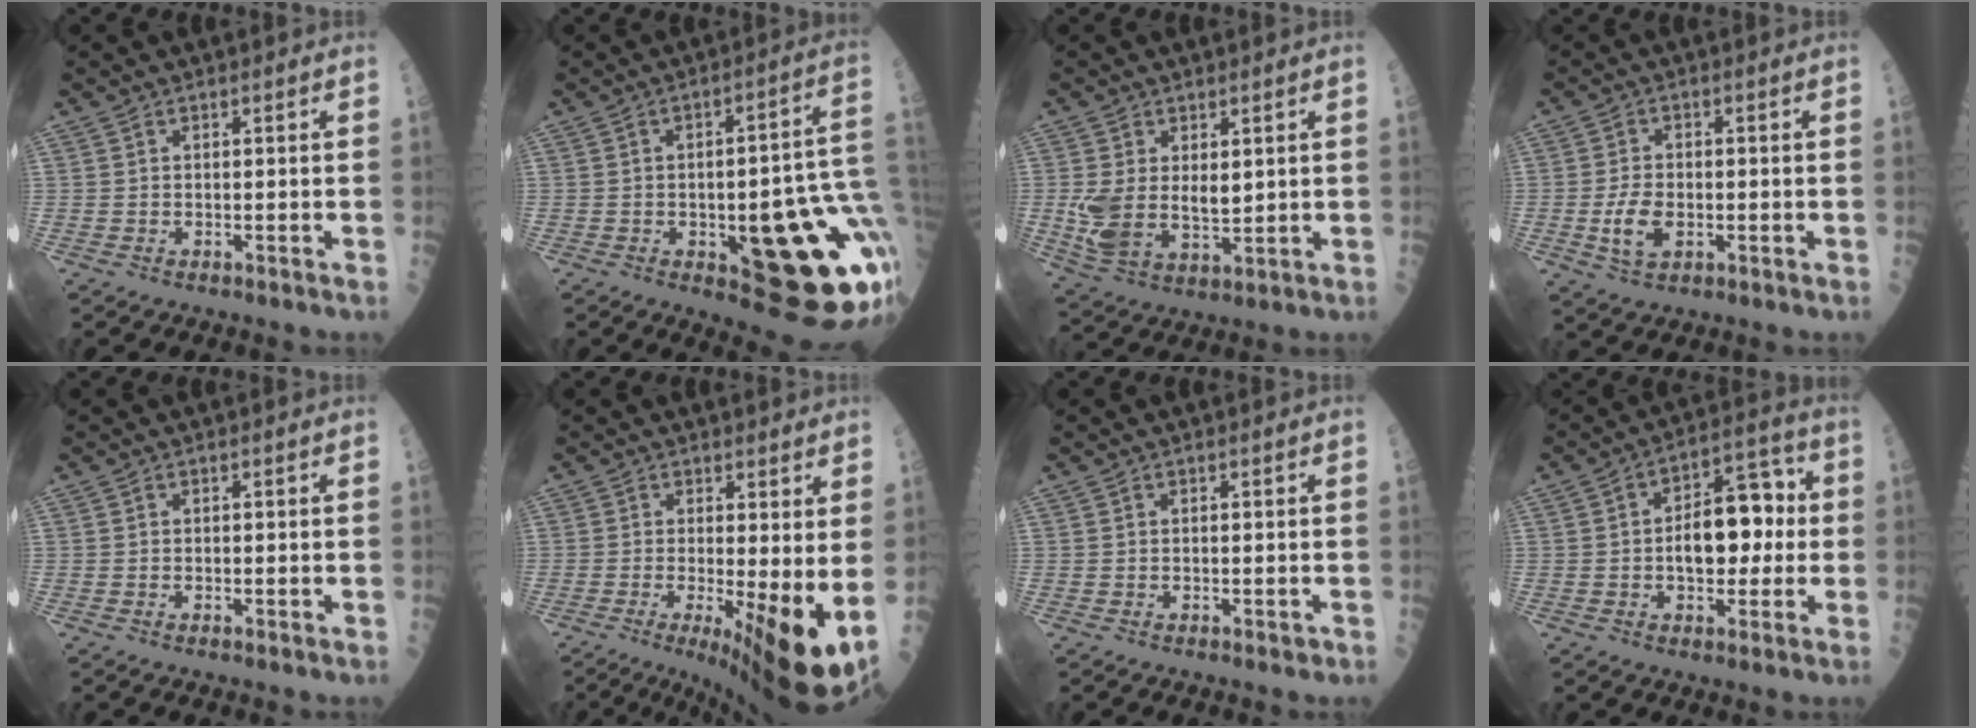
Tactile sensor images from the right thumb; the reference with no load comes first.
{"total": 22.2, "force": [-4.1, 7.3, 20.5], "torque": [-0.226, 0.019, -0.032]}
{"total": 9.6, "force": [1.2, 5.8, 7.6], "torque": [-0.143, -0.016, 0.035]}
{"total": 5.1, "force": [-0.9, 3.0, 4.1], "torque": [-0.070, -0.001, -0.014]}
{"total": 0.0}
{"total": 12.8, "force": [-1.9, 2.9, 12.3], "torque": [-0.183, -0.022, -0.017]}
{"total": 0.6, "force": [-0.1, 0.4, 0.4], "torque": [-0.004, -0.001, 0.000]}
{"total": 13.1, "force": [-0.1, 7.7, 10.6], "torque": [-0.119, 0.031, -0.006]}